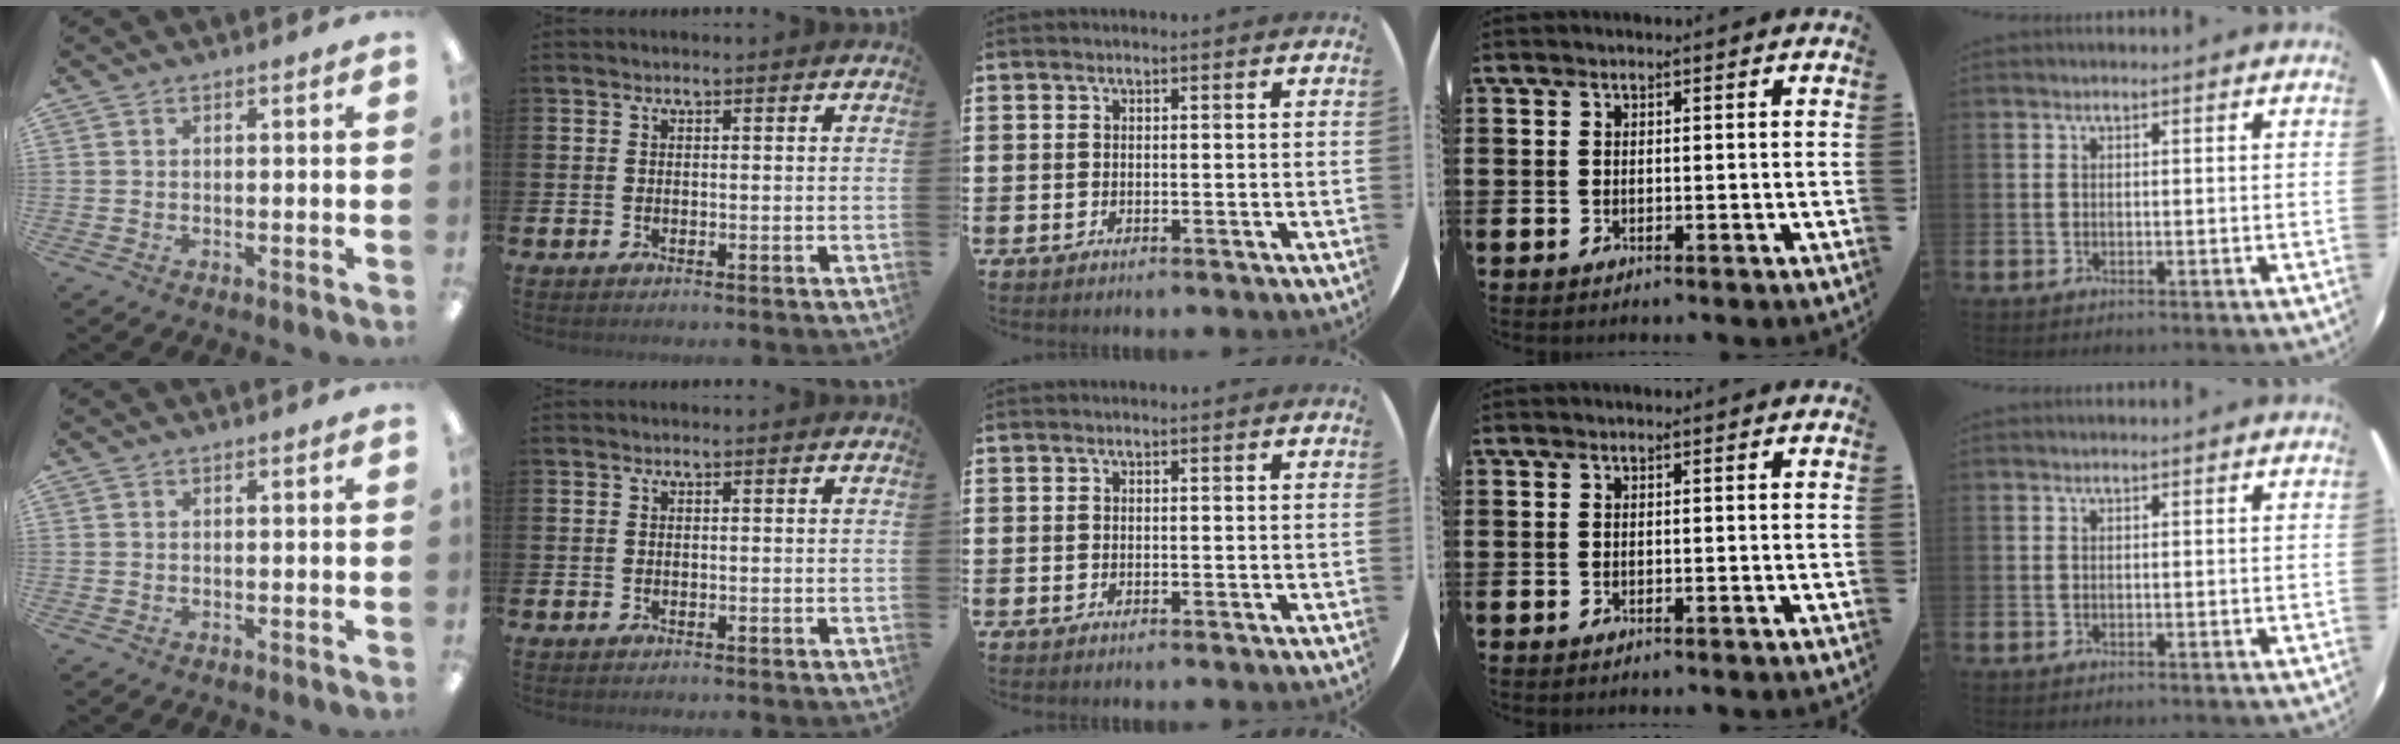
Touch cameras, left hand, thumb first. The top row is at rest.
{}